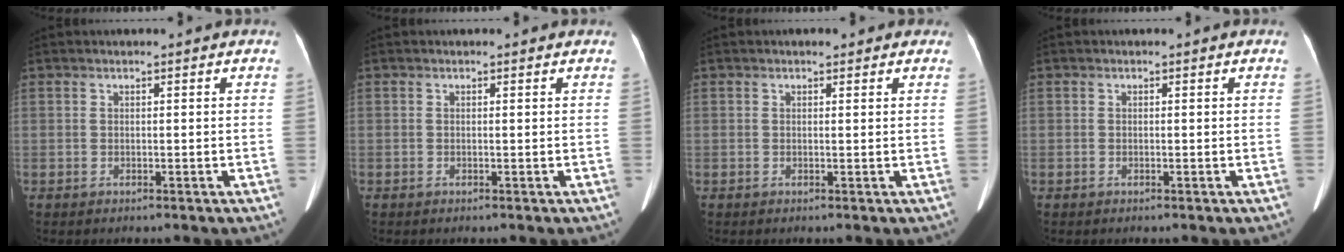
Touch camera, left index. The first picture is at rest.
{"total": 0.0}
{"total": 1.8, "force": [1.3, 0.8, 0.9], "torque": [-0.009, 0.010, 0.013]}
{"total": 0.0}